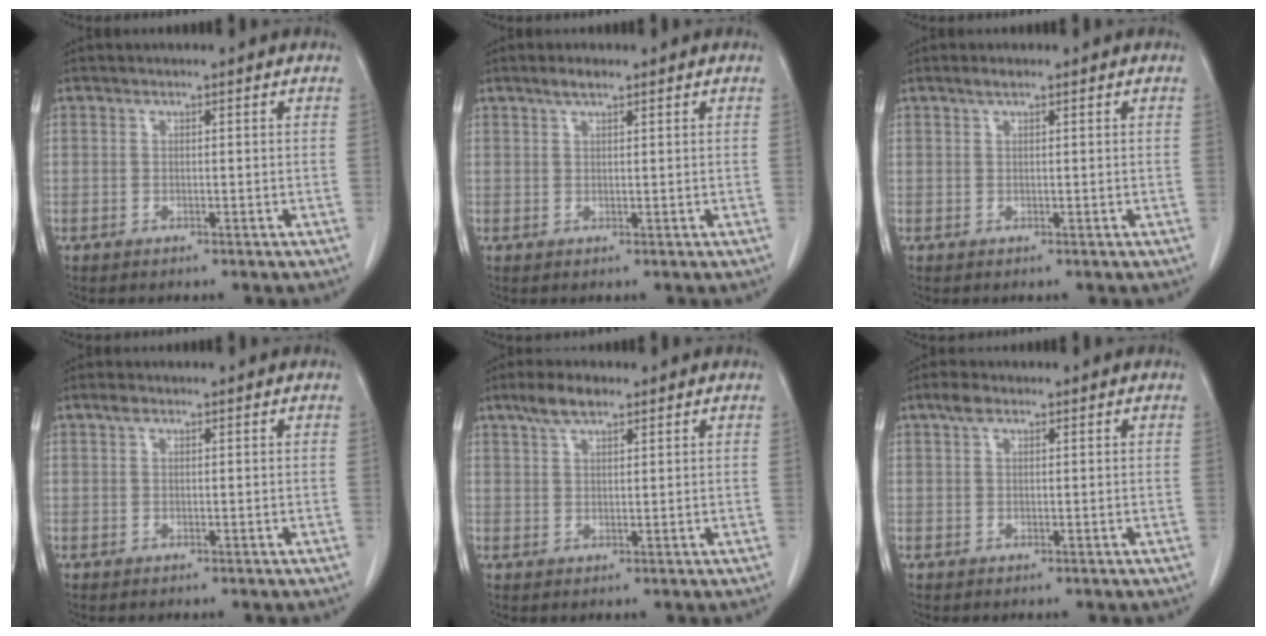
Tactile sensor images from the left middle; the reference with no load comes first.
{"total": 1.9, "force": [1.4, 0.3, 1.2], "torque": [-0.029, 0.005, 0.027]}
{"total": 1.0, "force": [0.7, 0.1, 0.7], "torque": [-0.016, 0.003, 0.016]}
{"total": 0.8, "force": [0.5, 0.4, 0.5], "torque": [-0.011, 0.009, 0.008]}
{"total": 4.2, "force": [3.0, 1.3, 2.7], "torque": [-0.059, 0.010, 0.057]}
{"total": 1.8, "force": [1.1, 0.8, 1.1], "torque": [-0.027, 0.013, 0.021]}